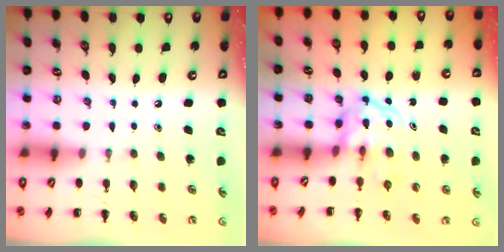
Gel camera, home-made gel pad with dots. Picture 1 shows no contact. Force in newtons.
{"total": 3.8, "press": 3.8, "slide": 0.4}